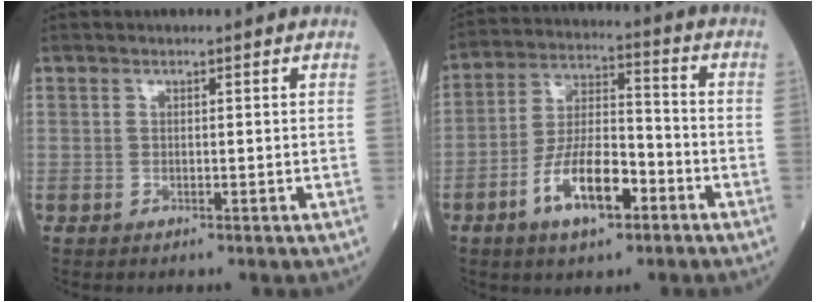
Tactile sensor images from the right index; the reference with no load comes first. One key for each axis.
{"total": 11.1, "fx": -5.3, "fy": 3.9, "fz": 9.0, "tx": -0.178, "ty": 0.008, "tz": -0.093}